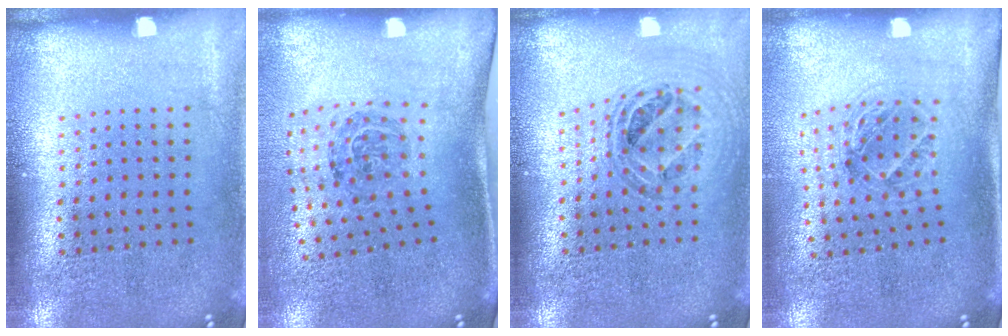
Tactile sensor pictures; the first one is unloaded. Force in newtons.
{"total": 1.8, "press": 1.1, "slide": 1.4}
{"total": 0.9, "press": 0.9, "slide": 0.0}
{"total": 1.1, "press": 1.1, "slide": 0.3}